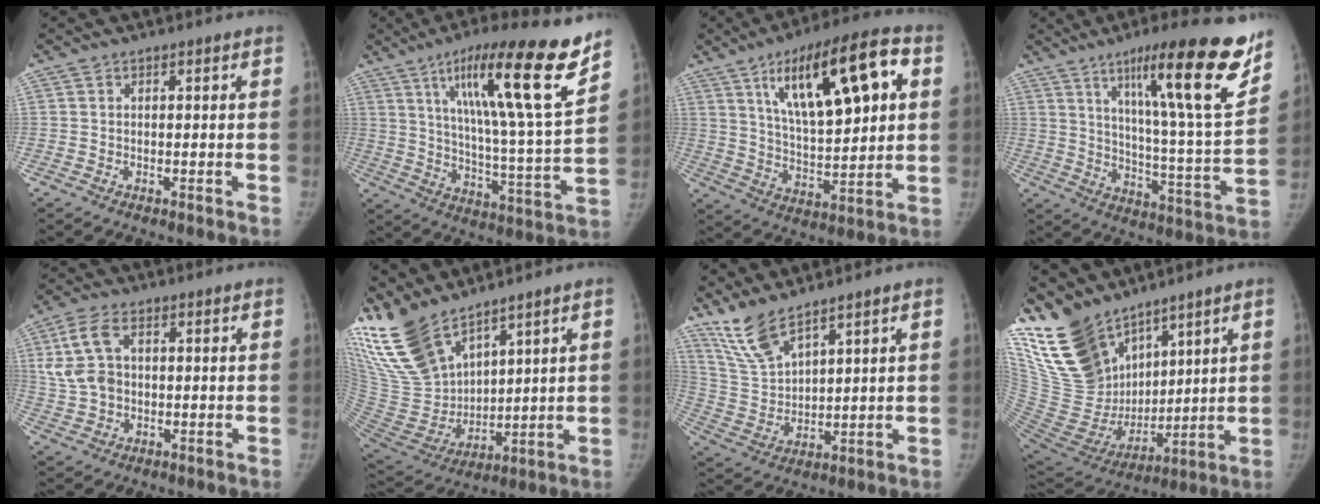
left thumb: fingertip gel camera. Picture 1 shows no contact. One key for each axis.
{"total": 22.4, "fx": 13.6, "fy": 1.8, "fz": 17.8, "tx": -0.250, "ty": -0.055, "tz": 0.216}
{"total": 21.3, "fx": 7.8, "fy": 7.4, "fz": 18.5, "tx": -0.265, "ty": -0.010, "tz": 0.127}
{"total": 23.7, "fx": 14.1, "fy": 2.7, "fz": 18.9, "tx": -0.250, "ty": -0.060, "tz": 0.216}
{"total": 8.4, "fx": 1.7, "fy": 5.7, "fz": 5.9, "tx": -0.117, "ty": 0.009, "tz": 0.037}
{"total": 17.5, "fx": 13.5, "fy": 7.1, "fz": 8.6, "tx": -0.153, "ty": -0.068, "tz": 0.282}
{"total": 8.9, "fx": 7.3, "fy": 2.2, "fz": 4.4, "tx": -0.089, "ty": -0.041, "tz": 0.165}
{"total": 19.9, "fx": 14.3, "fy": 10.5, "fz": 9.0, "tx": -0.138, "ty": -0.062, "tz": 0.288}